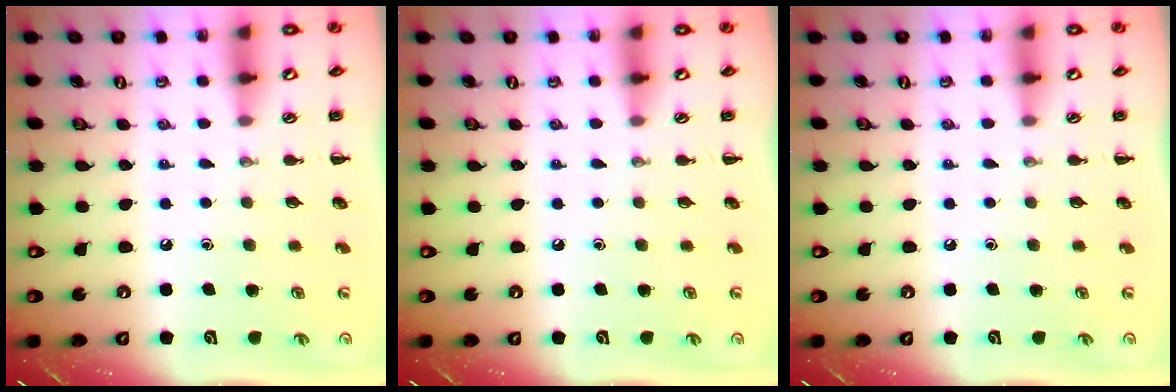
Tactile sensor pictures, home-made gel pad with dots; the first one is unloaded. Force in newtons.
{"total": 0.0}
{"total": 0.0}